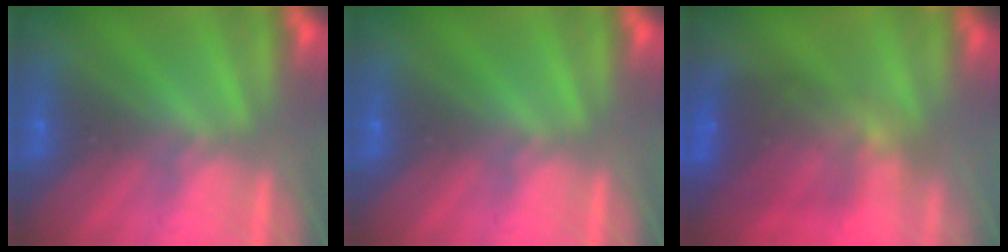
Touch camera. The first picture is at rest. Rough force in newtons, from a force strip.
{"total": 0.0}
{"total": 9.2}